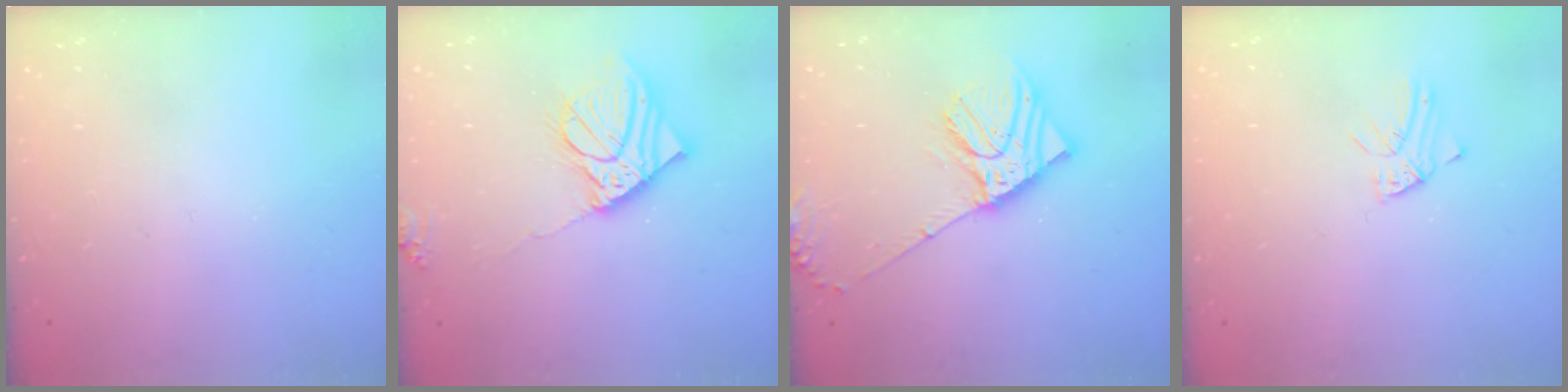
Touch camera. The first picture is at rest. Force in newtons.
{"total": 14.0, "press": 13.8, "slide": 2.6}
{"total": 10.1, "press": 9.9, "slide": 1.6}
{"total": 1.8, "press": 1.7, "slide": 0.2}